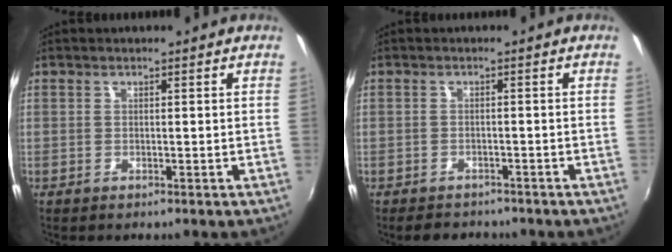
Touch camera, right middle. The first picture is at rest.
{"total": 4.8, "force": [-4.1, 2.2, 1.2], "torque": [-0.033, -0.006, -0.060]}